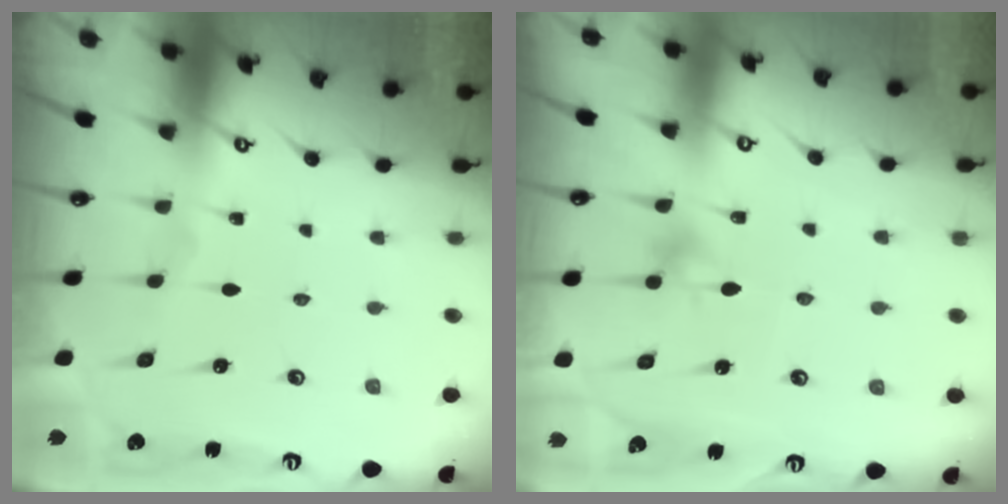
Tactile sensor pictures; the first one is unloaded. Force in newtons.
{"total": 7.2, "press": 7.1, "slide": 1.2}